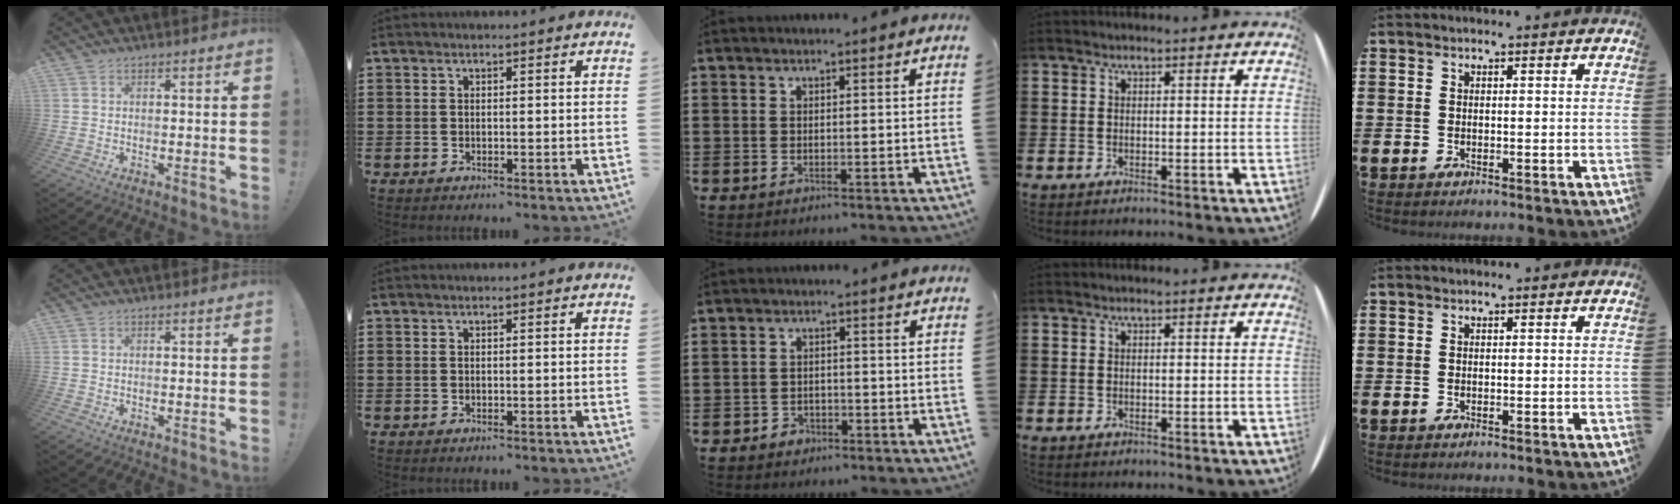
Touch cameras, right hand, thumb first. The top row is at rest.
{"middle": {"total": 1.7, "force": [-1.4, 0.9, 0.2], "torque": [-0.008, 0.003, -0.031]}}